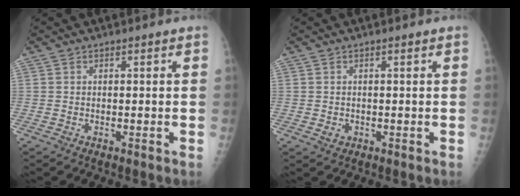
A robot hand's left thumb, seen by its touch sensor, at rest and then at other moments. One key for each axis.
{"total": 1.4, "fx": -0.1, "fy": 1.2, "fz": 0.7, "tx": -0.007, "ty": 0.000, "tz": 0.003}